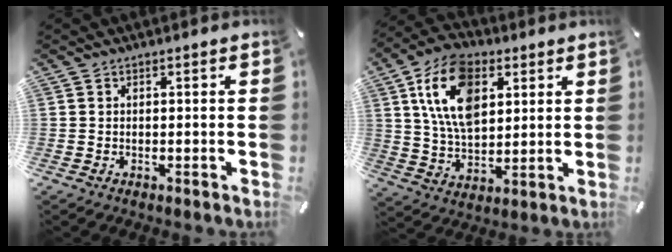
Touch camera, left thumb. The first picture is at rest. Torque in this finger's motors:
{"motor_torque": [0.66, 0.62, 1.75, -1.02, 0.60]}